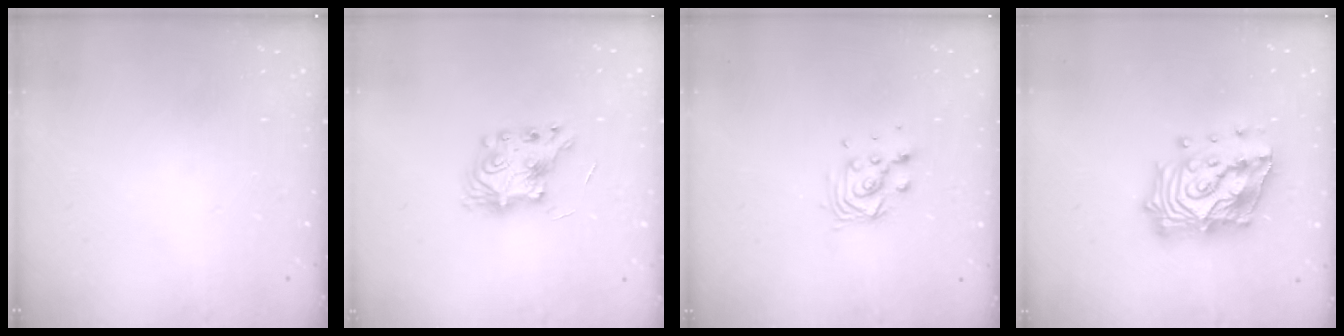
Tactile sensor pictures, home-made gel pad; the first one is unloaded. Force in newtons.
{"total": 7.9, "press": 7.9, "slide": 0.3}
{"total": 6.8, "press": 6.8, "slide": 0.5}
{"total": 20.1, "press": 19.9, "slide": 3.0}